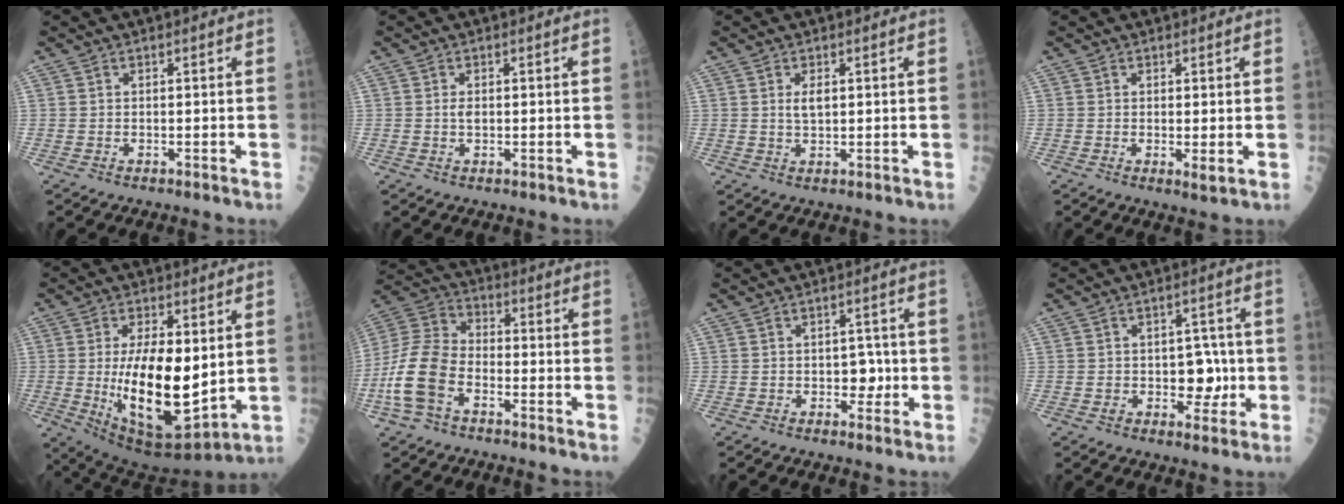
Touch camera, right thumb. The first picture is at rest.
{"total": 1.3, "force": [0.0, 0.7, 1.1], "torque": [-0.017, 0.001, 0.001]}
{"total": 2.4, "force": [0.6, 1.1, 2.0], "torque": [-0.034, -0.004, 0.012]}
{"total": 1.7, "force": [0.0, 0.3, 1.7], "torque": [-0.029, -0.007, 0.000]}
{"total": 19.0, "force": [0.3, 7.9, 17.2], "torque": [-0.287, -0.033, 0.024]}
{"total": 12.8, "force": [-4.7, 7.7, 9.1], "torque": [-0.193, 0.032, -0.101]}
{"total": 3.4, "force": [-0.5, 2.4, 2.3], "torque": [-0.005, 0.006, -0.008]}
{"total": 6.6, "force": [-0.6, 4.5, 4.8], "torque": [-0.023, 0.008, -0.007]}